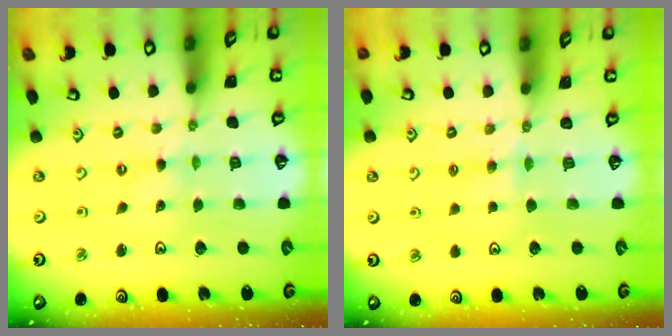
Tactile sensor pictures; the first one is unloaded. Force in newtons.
{"total": 3.9, "press": 3.9, "slide": 0.6}